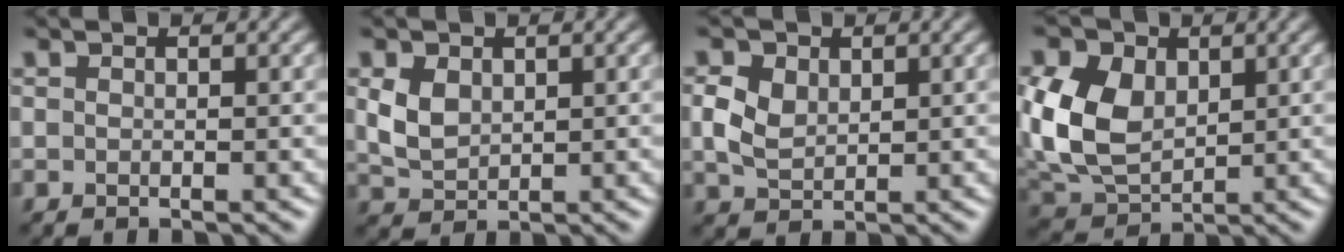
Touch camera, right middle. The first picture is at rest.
{"total": 2.9, "force": [0.8, 2.1, 1.8], "torque": [-0.046, -0.001, 0.019]}
{"total": 3.0, "force": [0.7, 2.2, 1.9], "torque": [-0.050, 0.001, 0.016]}
{"total": 8.5, "force": [1.4, 6.0, 5.8], "torque": [-0.148, 0.006, 0.020]}